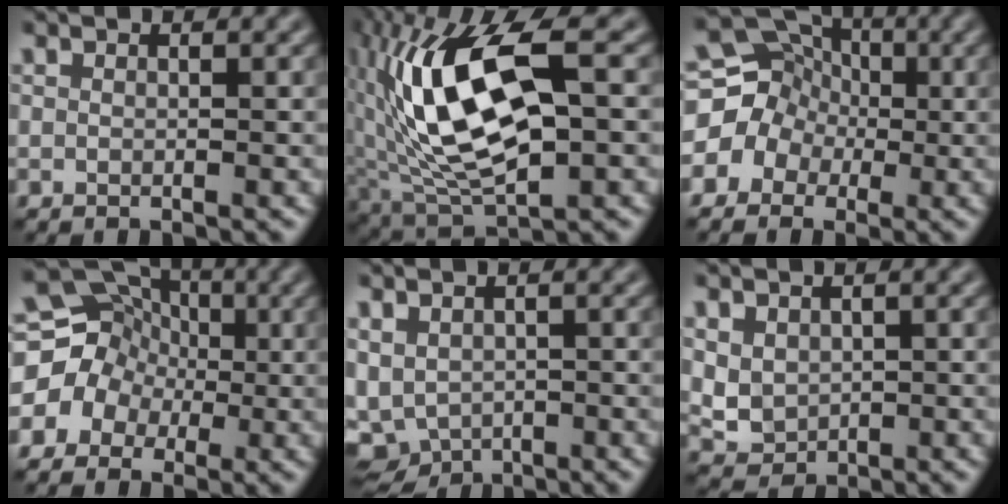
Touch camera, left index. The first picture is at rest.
{"total": 12.9, "force": [2.0, 5.5, 11.5], "torque": [-0.228, 0.008, 0.035]}
{"total": 9.6, "force": [-0.5, 9.0, 3.1], "torque": [-0.064, 0.039, -0.056]}
{"total": 10.6, "force": [-0.7, 10.0, 3.6], "torque": [-0.076, 0.041, -0.055]}
{"total": 4.6, "force": [-1.3, 3.5, 2.7], "torque": [-0.053, -0.019, -0.007]}
{"total": 2.4, "force": [0.4, 2.0, 1.1], "torque": [-0.029, -0.009, 0.014]}